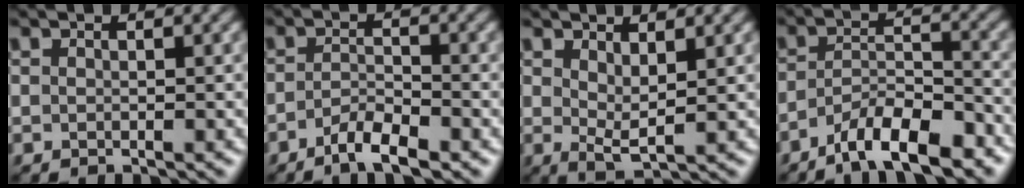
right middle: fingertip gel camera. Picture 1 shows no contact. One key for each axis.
{"total": 3.2, "fx": -2.1, "fy": 0.8, "fz": 2.2, "tx": -0.043, "ty": 0.002, "tz": -0.043}
{"total": 2.4, "fx": 1.2, "fy": 0.7, "fz": 1.9, "tx": -0.039, "ty": -0.010, "tz": 0.024}
{"total": 7.6, "fx": -5.7, "fy": 2.1, "fz": 4.7, "tx": -0.073, "ty": 0.004, "tz": -0.096}